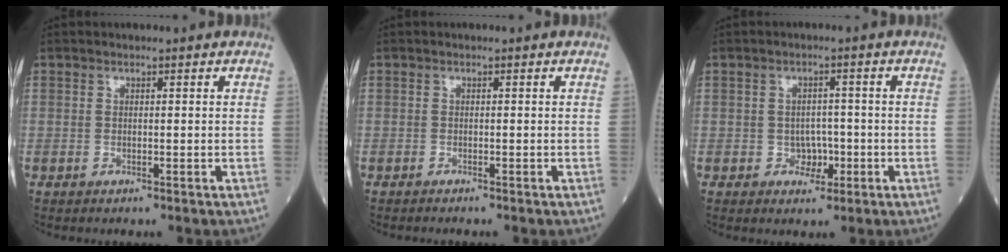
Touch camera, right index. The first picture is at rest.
{"total": 1.0, "force": [-0.9, 0.0, 0.3], "torque": [-0.006, 0.000, -0.013]}
{"total": 3.2, "force": [-0.9, 2.5, 1.7], "torque": [-0.018, 0.005, -0.011]}